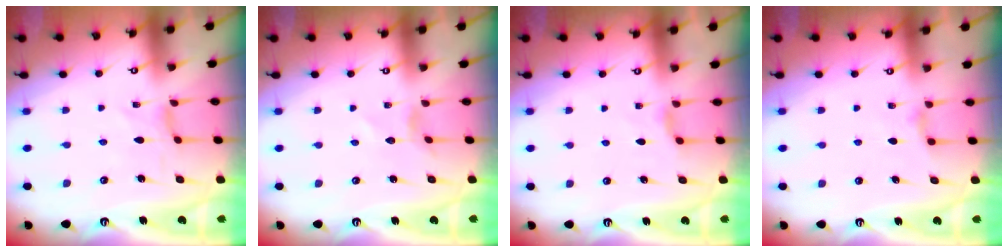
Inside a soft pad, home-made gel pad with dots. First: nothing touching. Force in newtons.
{"total": 1.3, "press": 1.2, "slide": 0.2}
{"total": 2.7, "press": 2.7, "slide": 0.3}
{"total": 3.1, "press": 3.0, "slide": 0.3}